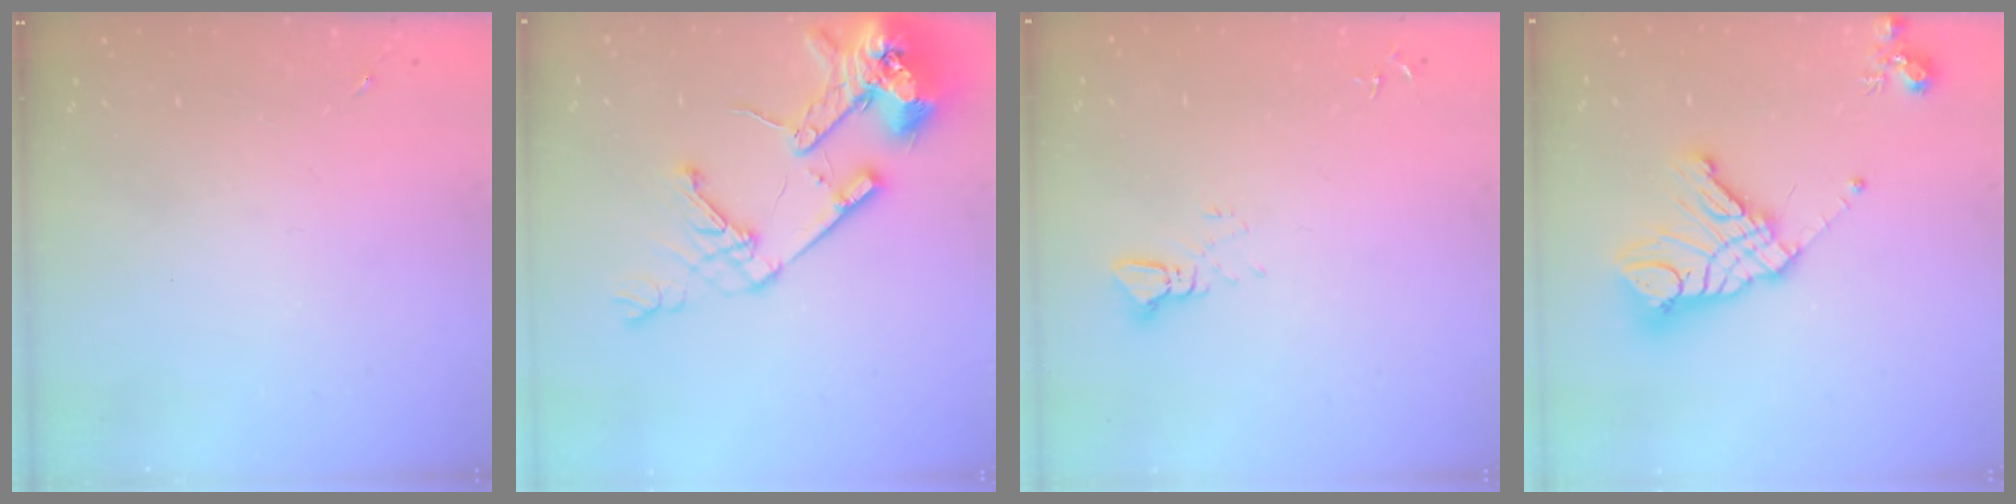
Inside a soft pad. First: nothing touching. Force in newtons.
{"total": 18.4, "press": 18.2, "slide": 2.5}
{"total": 2.5, "press": 2.5, "slide": 0.1}
{"total": 18.0, "press": 17.9, "slide": 1.9}